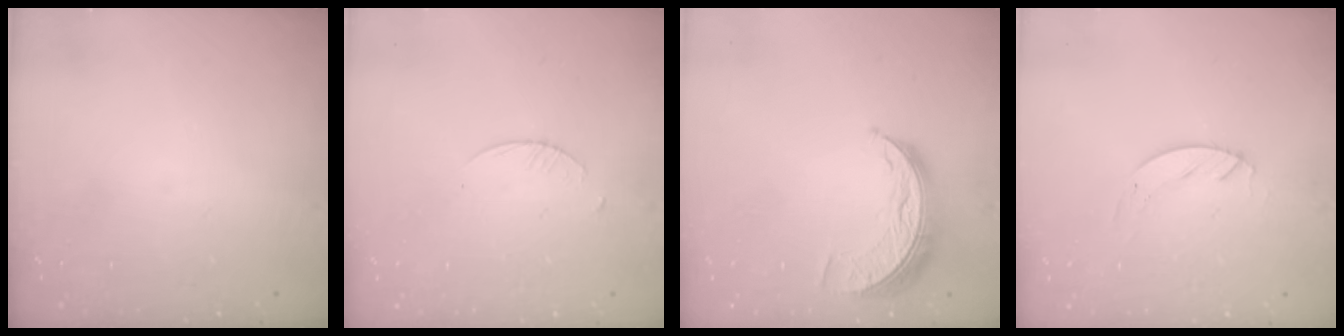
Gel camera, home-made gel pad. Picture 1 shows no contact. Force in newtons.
{"total": 1.5, "press": 1.5, "slide": 0.2}
{"total": 8.7, "press": 8.7, "slide": 0.6}
{"total": 2.4, "press": 2.4, "slide": 0.2}